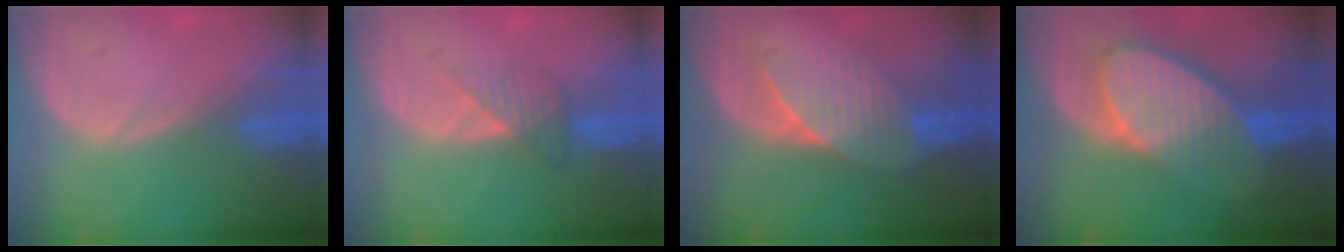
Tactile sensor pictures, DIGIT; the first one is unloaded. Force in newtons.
{"total": 3.4, "press": 3.2, "slide": 1.1}
{"total": 6.8, "press": 6.4, "slide": 2.3}
{"total": 9.4, "press": 8.3, "slide": 4.4}